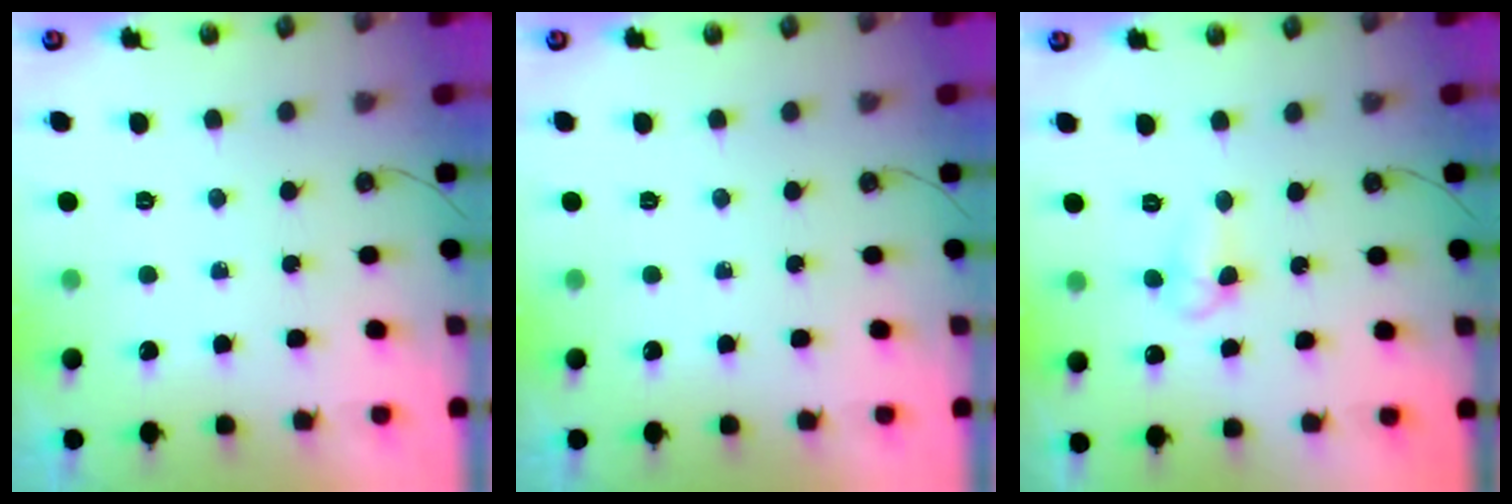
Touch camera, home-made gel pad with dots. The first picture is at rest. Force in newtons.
{"total": 0.0}
{"total": 4.7, "press": 4.5, "slide": 1.1}